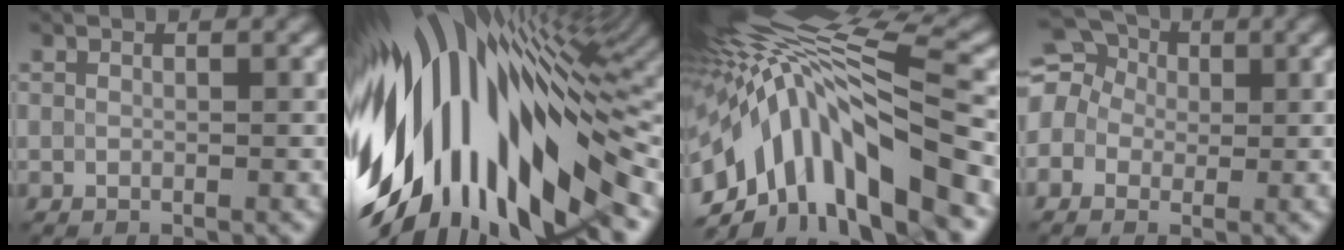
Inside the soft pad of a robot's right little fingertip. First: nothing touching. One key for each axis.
{"total": 16.9, "fx": -1.8, "fy": 8.6, "fz": 14.4, "tx": -0.248, "ty": -0.023, "tz": -0.032}
{"total": 14.0, "fx": -4.2, "fy": 5.3, "fz": 12.3, "tx": -0.215, "ty": 0.022, "tz": -0.061}
{"total": 7.6, "fx": 1.4, "fy": 6.5, "fz": 3.6, "tx": -0.070, "ty": 0.041, "tz": -0.026}